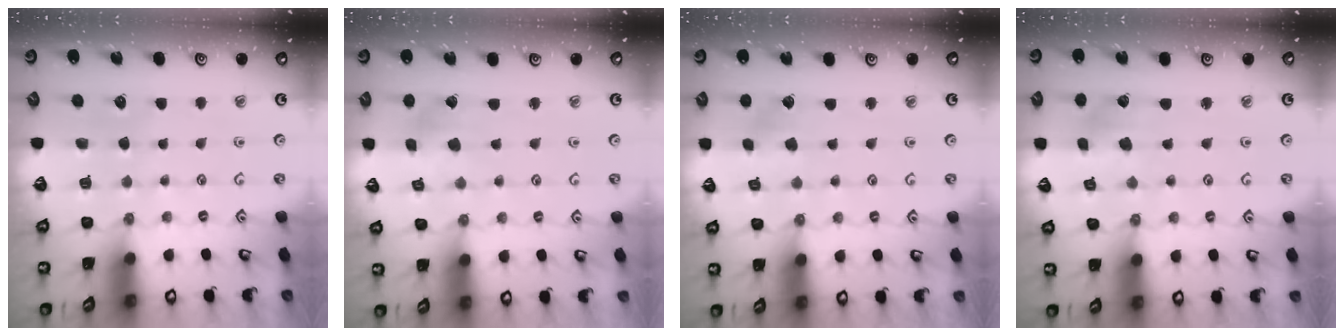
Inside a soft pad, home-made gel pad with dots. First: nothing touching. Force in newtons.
{"total": 2.2, "press": 2.2, "slide": 0.1}
{"total": 2.2, "press": 2.2, "slide": 0.2}
{"total": 2.3, "press": 2.3, "slide": 0.6}